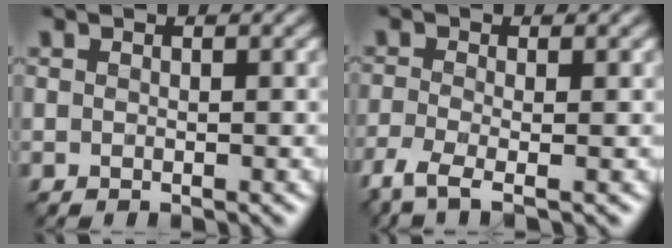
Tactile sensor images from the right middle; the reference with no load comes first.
{"total": 3.4, "force": [-2.2, 0.8, 2.5], "torque": [-0.070, -0.014, -0.052]}